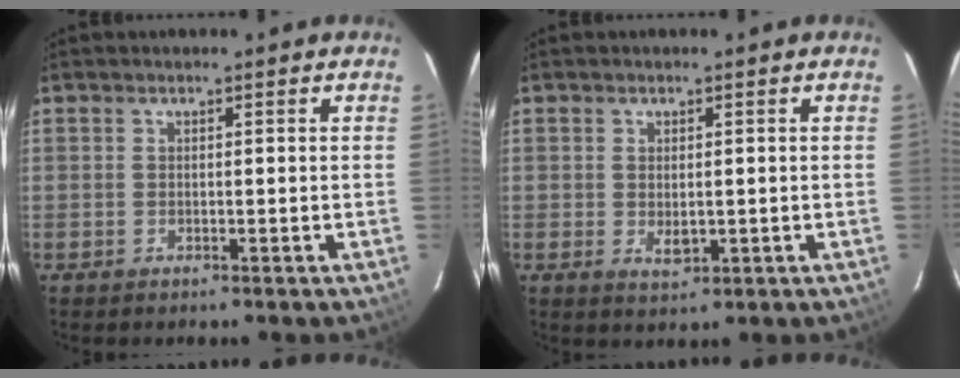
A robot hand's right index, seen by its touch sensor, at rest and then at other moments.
{"total": 2.7, "force": [-0.2, 1.7, 2.1], "torque": [-0.035, -0.004, 0.000]}